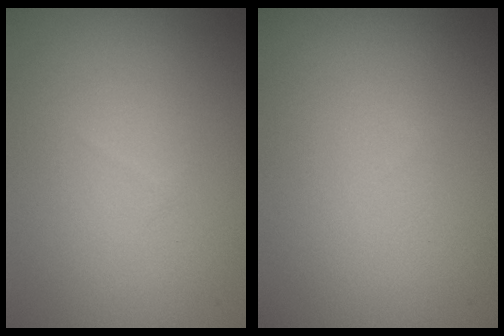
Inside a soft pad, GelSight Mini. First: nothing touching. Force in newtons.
{"total": 0.0}